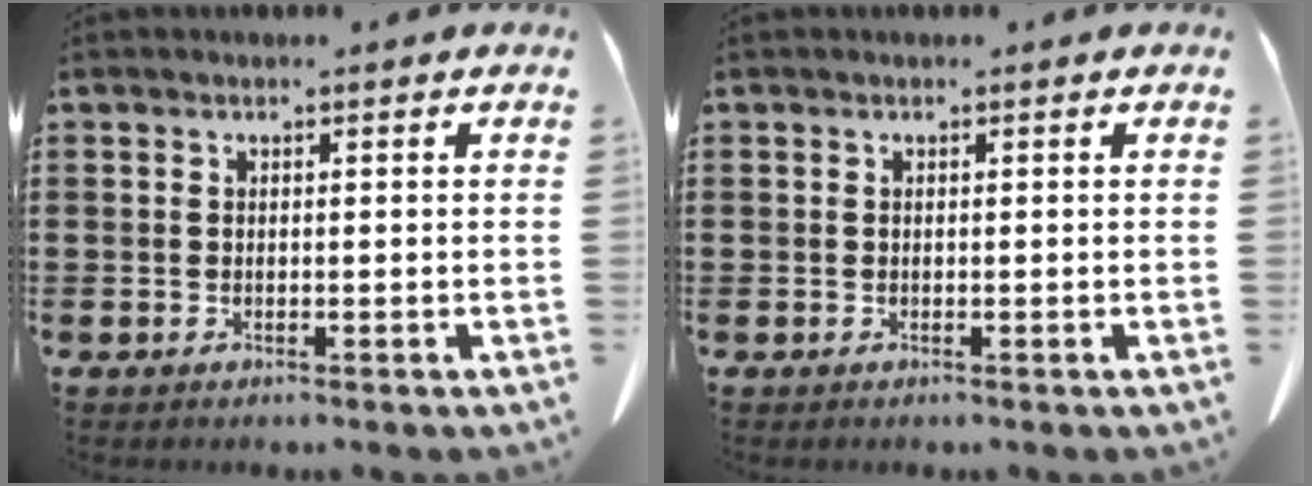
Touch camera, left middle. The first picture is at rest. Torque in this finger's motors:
{"motor_torque": [0.00, -0.71, 0.04, 0.01]}